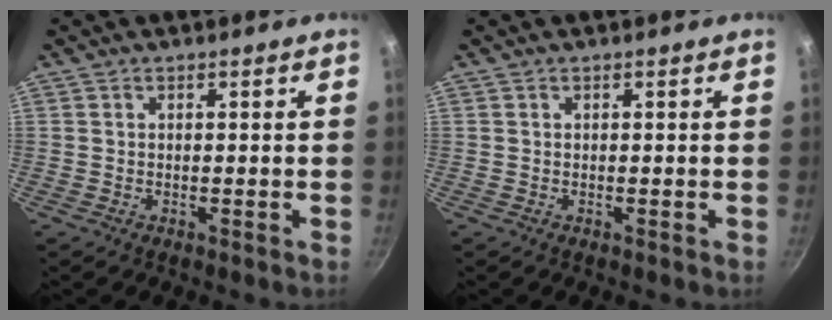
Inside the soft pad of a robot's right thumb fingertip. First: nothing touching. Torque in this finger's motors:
{"motor_torque": [0.00, 0.00, 0.00, 0.00, 0.01]}